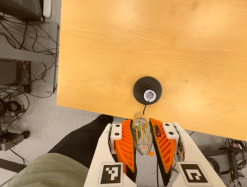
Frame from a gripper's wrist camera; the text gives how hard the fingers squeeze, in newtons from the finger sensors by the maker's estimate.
{"total": 18.7, "left": 19.1, "right": 18.3}